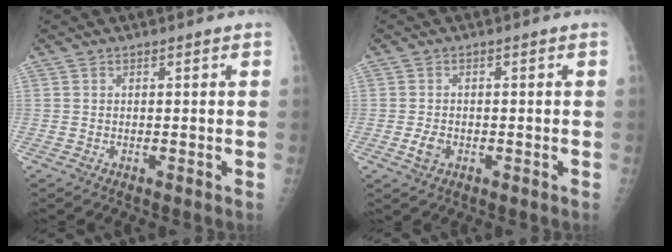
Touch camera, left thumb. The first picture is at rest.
{"total": 2.5, "force": [-0.9, 1.7, 1.6], "torque": [-0.028, 0.005, -0.016]}